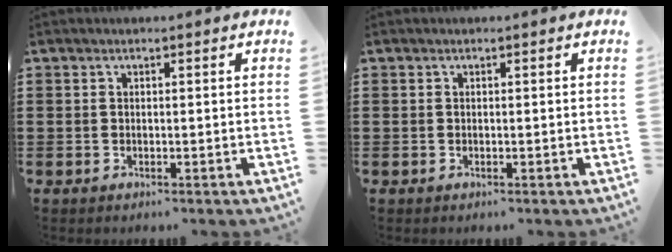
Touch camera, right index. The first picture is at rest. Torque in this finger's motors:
{"motor_torque": [0.93, 1.21, 0.00, 0.02]}